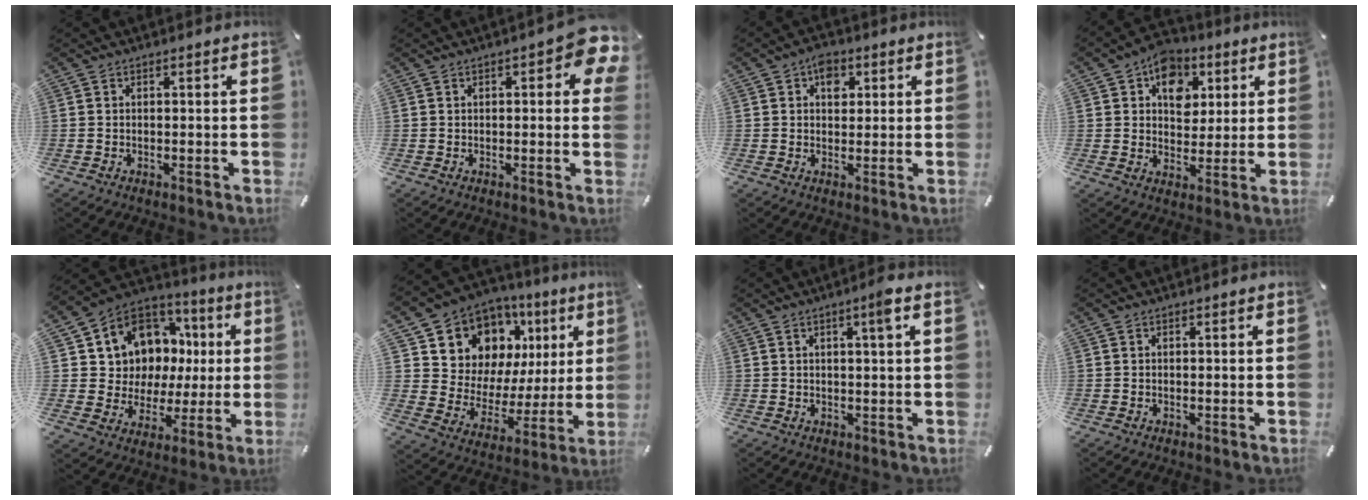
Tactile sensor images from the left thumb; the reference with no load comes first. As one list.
[{"total": 7.2, "force": [2.2, 3.0, 6.1], "torque": [-0.067, -0.009, 0.031]}, {"total": 4.5, "force": [1.6, 3.3, 2.6], "torque": [-0.015, -0.009, 0.020]}, {"total": 10.4, "force": [4.0, 8.2, 5.0], "torque": [-0.055, -0.016, 0.069]}, {"total": 10.5, "force": [3.3, 9.8, 1.9], "torque": [-0.042, -0.049, 0.079]}, {"total": 12.0, "force": [7.6, 9.0, 2.6], "torque": [-0.052, -0.079, 0.142]}, {"total": 3.7, "force": [1.6, 0.1, 3.4], "torque": [-0.051, -0.006, 0.021]}, {"total": 0.0}]